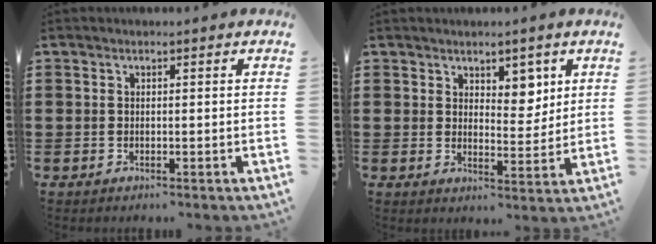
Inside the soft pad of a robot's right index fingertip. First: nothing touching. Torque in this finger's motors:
{"motor_torque": [0.13, 0.24, 0.20, 0.01]}